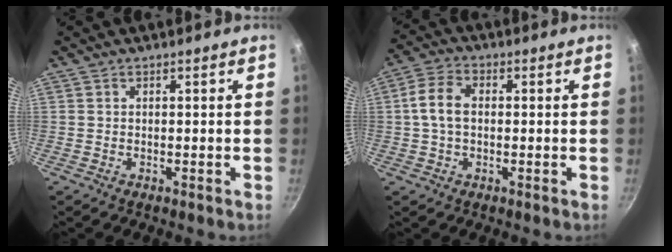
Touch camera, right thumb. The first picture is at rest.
{"total": 6.6, "force": [0.3, 4.4, 5.0], "torque": [-0.096, 0.018, -0.003]}